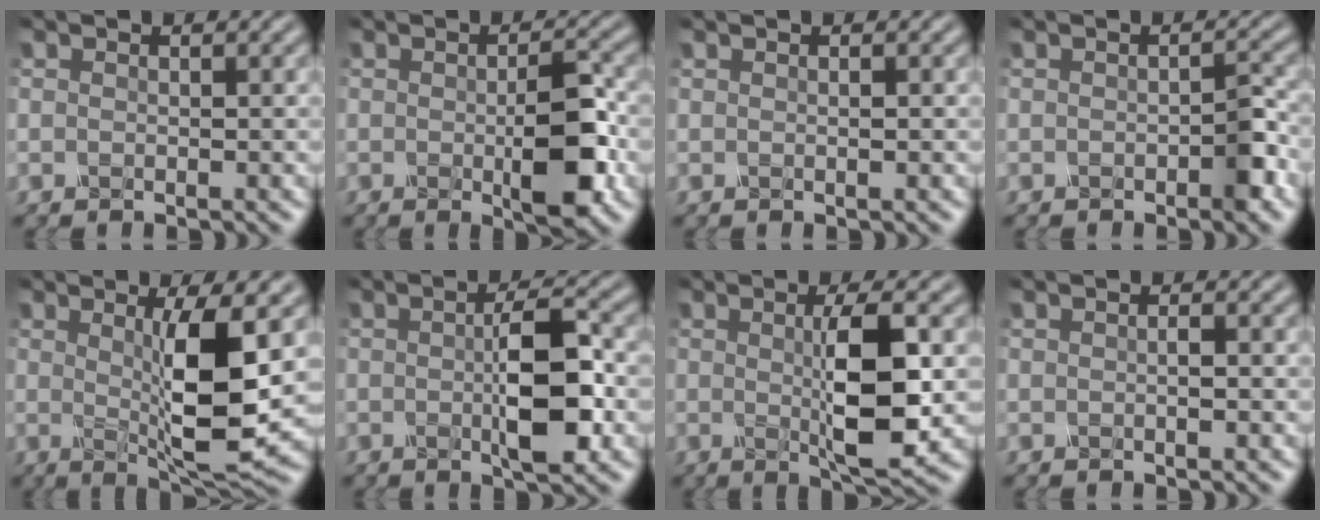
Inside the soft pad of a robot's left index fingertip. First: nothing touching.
{"total": 5.2, "force": [-1.3, 1.3, 4.9], "torque": [-0.086, 0.002, -0.019]}
{"total": 0.7, "force": [0.2, 0.4, 0.6], "torque": [0.007, 0.005, -0.002]}
{"total": 2.3, "force": [-1.2, 0.4, 1.9], "torque": [-0.031, 0.006, -0.021]}
{"total": 7.0, "force": [0.6, 1.1, 6.9], "torque": [-0.112, -0.009, 0.020]}
{"total": 5.6, "force": [-0.6, 1.1, 5.4], "torque": [-0.095, 0.008, -0.009]}
{"total": 6.1, "force": [0.3, 1.1, 6.0], "torque": [-0.105, -0.002, 0.012]}
{"total": 0.8, "force": [0.0, 0.2, 0.8], "torque": [0.000, 0.005, -0.002]}